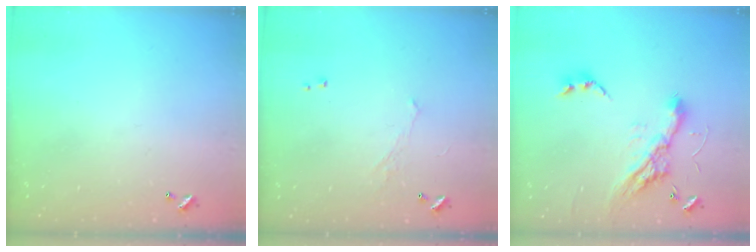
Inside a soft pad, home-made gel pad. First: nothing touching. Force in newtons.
{"total": 0.9, "press": 0.7, "slide": 0.5}
{"total": 13.4, "press": 13.3, "slide": 0.8}